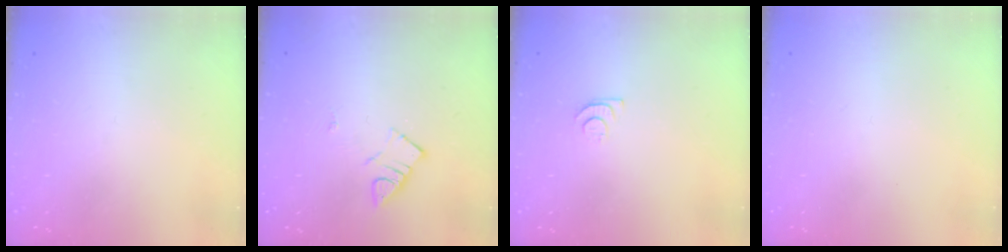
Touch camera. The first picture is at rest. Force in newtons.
{"total": 3.8, "press": 3.7, "slide": 0.4}
{"total": 4.1, "press": 4.1, "slide": 0.5}
{"total": 1.7, "press": 1.6, "slide": 0.1}